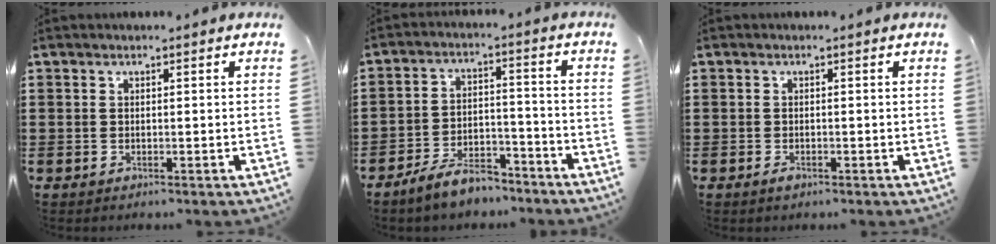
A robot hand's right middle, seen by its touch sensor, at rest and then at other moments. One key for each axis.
{"total": 6.8, "fx": -6.1, "fy": 1.7, "fz": 2.5, "tx": -0.049, "ty": 0.008, "tz": -0.115}
{"total": 0.7, "fx": -0.5, "fy": 0.3, "fz": 0.3, "tx": -0.009, "ty": -0.005, "tz": -0.009}